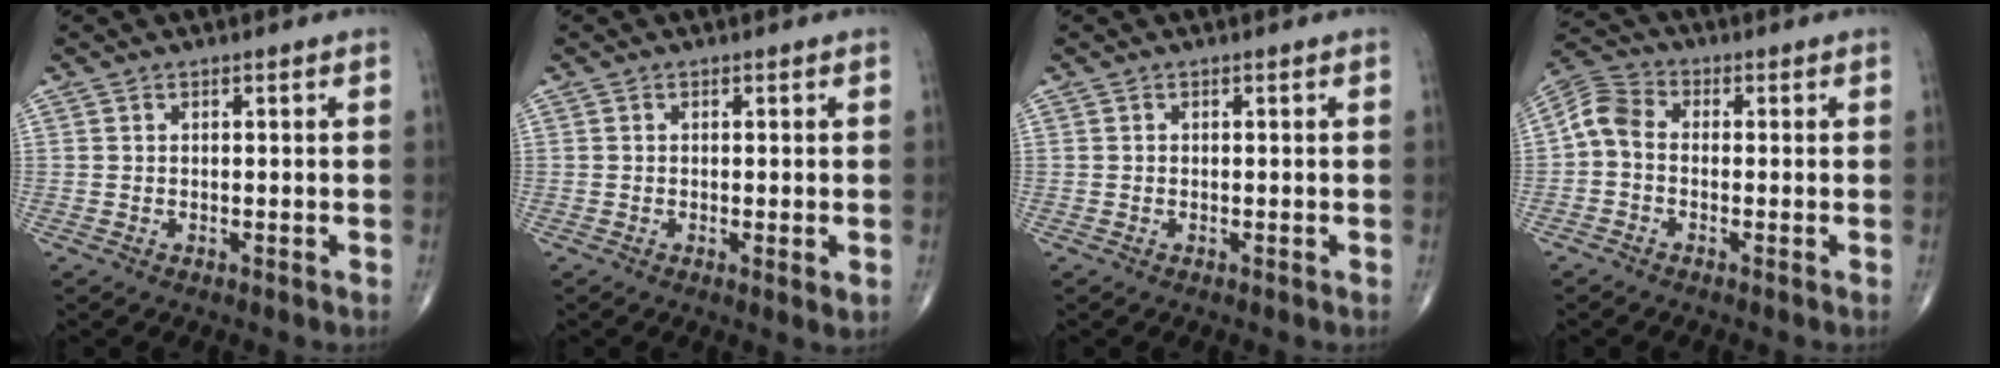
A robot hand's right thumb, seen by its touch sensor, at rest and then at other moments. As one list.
[{"total": 1.8, "force": [-0.2, 0.2, 1.8], "torque": [-0.033, -0.008, -0.005]}, {"total": 0.0}, {"total": 5.5, "force": [-0.8, 3.8, 3.8], "torque": [-0.070, 0.020, -0.035]}]